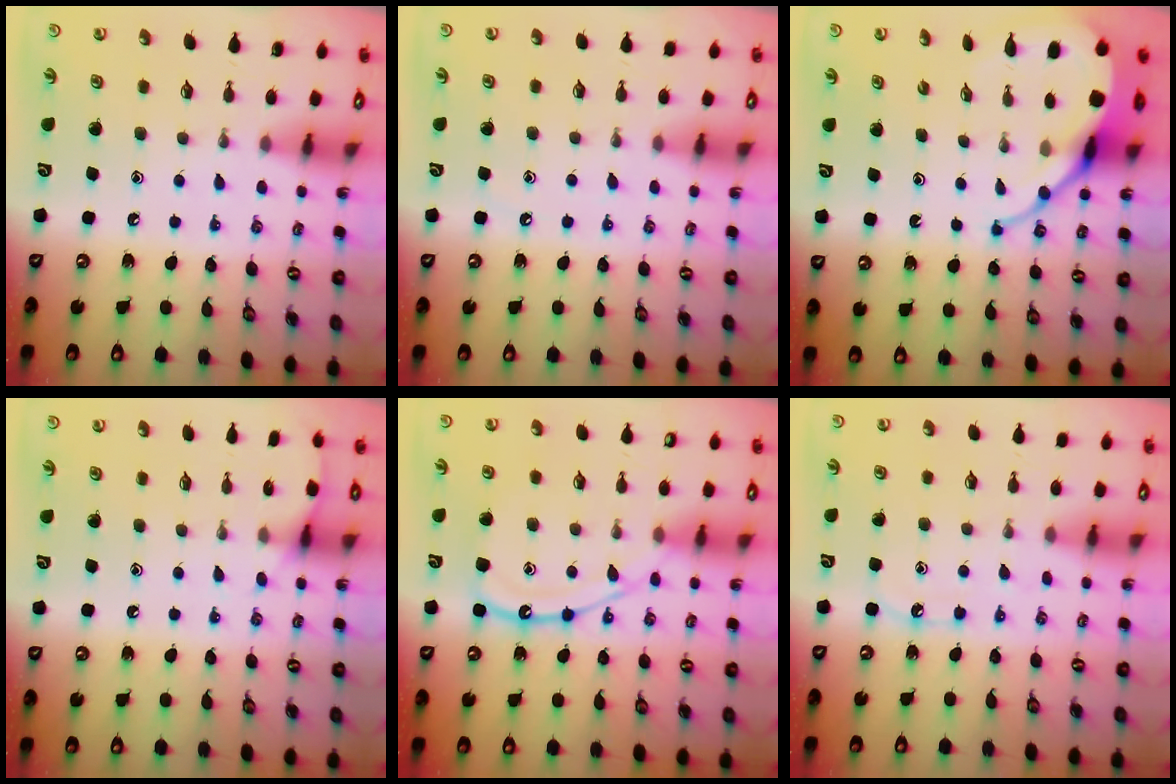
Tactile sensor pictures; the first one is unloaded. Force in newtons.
{"total": 4.5, "press": 4.4, "slide": 0.7}
{"total": 9.2, "press": 9.1, "slide": 1.1}
{"total": 5.8, "press": 5.8, "slide": 0.7}
{"total": 14.4, "press": 14.3, "slide": 1.2}
{"total": 5.9, "press": 5.9, "slide": 0.7}